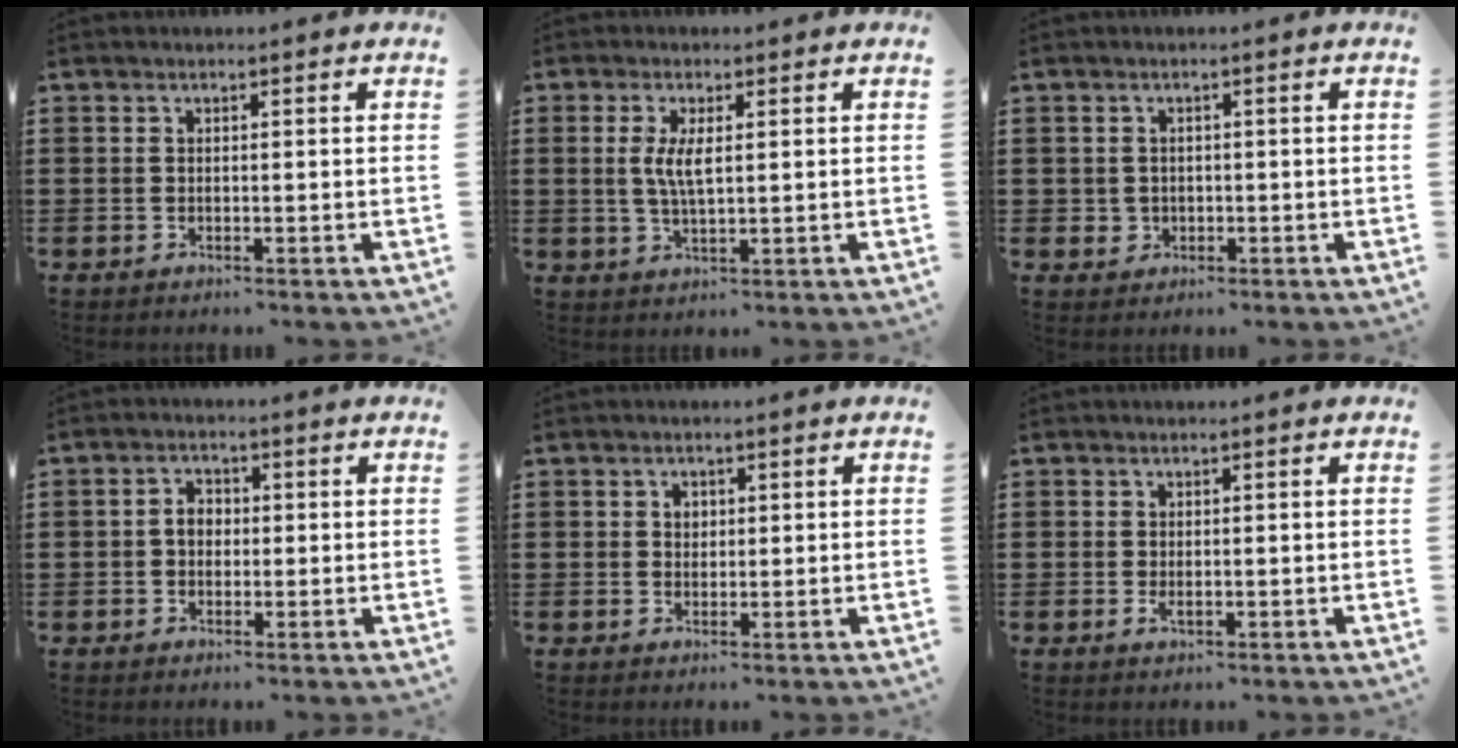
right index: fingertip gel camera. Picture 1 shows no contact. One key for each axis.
{"total": 4.2, "fx": 0.7, "fy": 1.2, "fz": 4.0, "tx": -0.081, "ty": 0.003, "tz": 0.011}
{"total": 1.5, "fx": -0.1, "fy": 1.5, "fz": 0.1, "tx": -0.010, "ty": 0.006, "tz": -0.006}
{"total": 2.5, "fx": -0.1, "fy": 1.8, "fz": 1.8, "tx": -0.037, "ty": 0.006, "tz": -0.004}
{"total": 1.4, "fx": 0.4, "fy": 1.2, "fz": 0.6, "tx": -0.014, "ty": 0.006, "tz": 0.008}
{"total": 0.9, "fx": -0.2, "fy": 0.3, "fz": 0.9, "tx": -0.017, "ty": -0.002, "tz": -0.003}